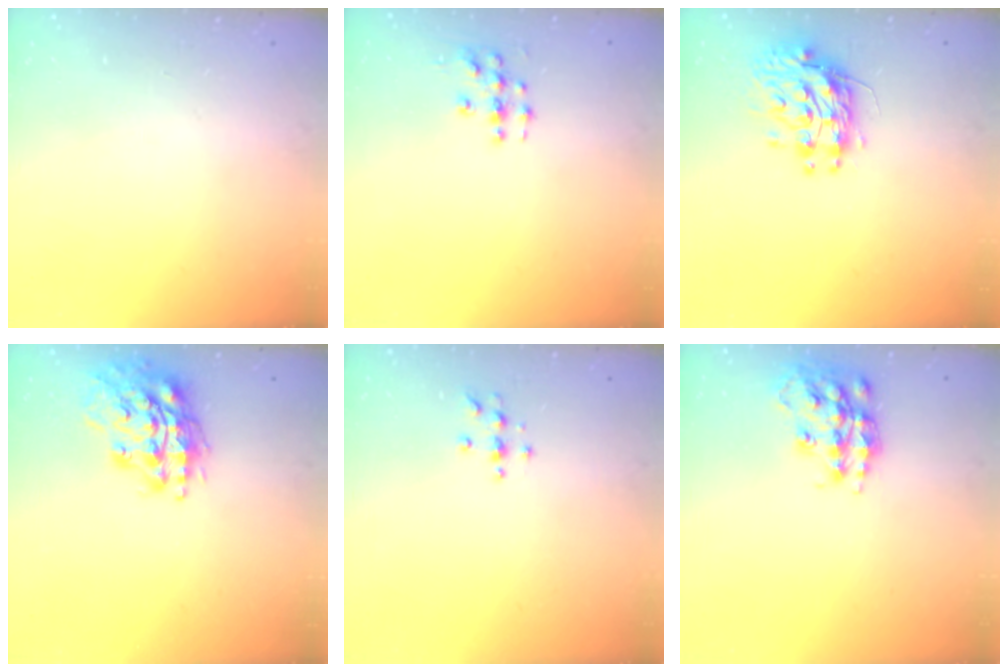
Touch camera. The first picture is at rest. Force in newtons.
{"total": 3.9, "press": 3.9, "slide": 0.2}
{"total": 10.8, "press": 10.7, "slide": 0.9}
{"total": 18.0, "press": 17.8, "slide": 2.5}
{"total": 4.0, "press": 4.0, "slide": 0.5}
{"total": 15.9, "press": 15.8, "slide": 1.0}